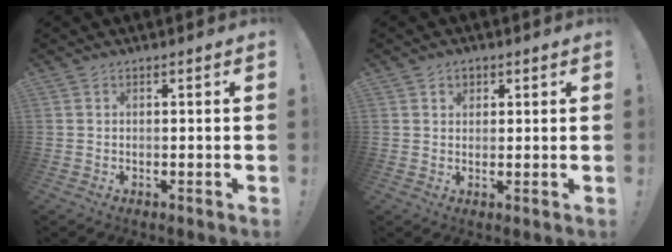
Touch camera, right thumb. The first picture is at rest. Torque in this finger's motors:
{"motor_torque": [-0.05, -0.01, 0.25, 0.03, -0.02]}